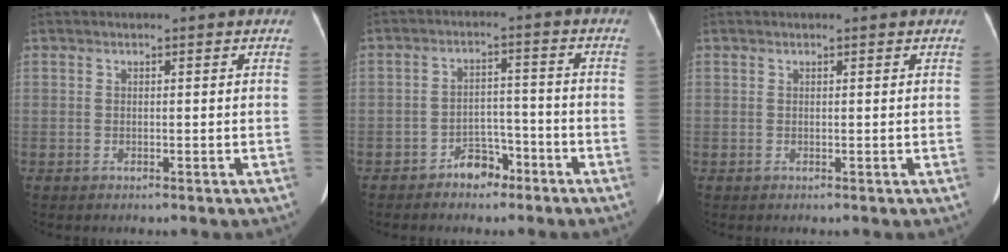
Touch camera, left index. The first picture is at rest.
{"total": 4.6, "force": [-3.4, 2.5, 1.8], "torque": [-0.028, 0.010, -0.053]}
{"total": 1.0, "force": [0.9, 0.0, 0.3], "torque": [-0.006, 0.011, 0.013]}